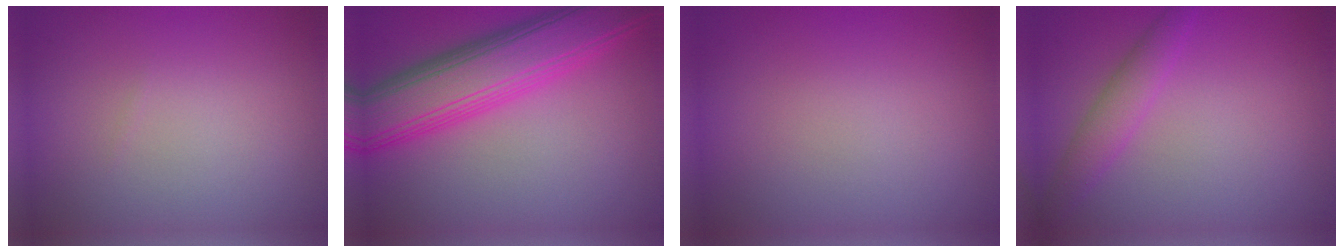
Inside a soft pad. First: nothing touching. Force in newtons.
{"total": 8.6, "press": 8.6, "slide": 0.1}
{"total": 0.0}
{"total": 2.3, "press": 2.3, "slide": 0.1}